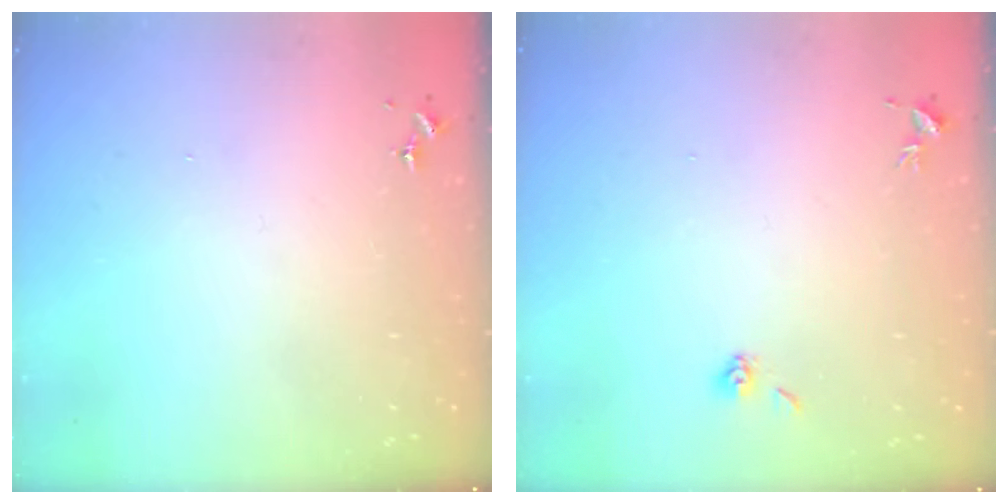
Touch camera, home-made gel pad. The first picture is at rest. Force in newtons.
{"total": 3.7, "press": 3.5, "slide": 1.4}